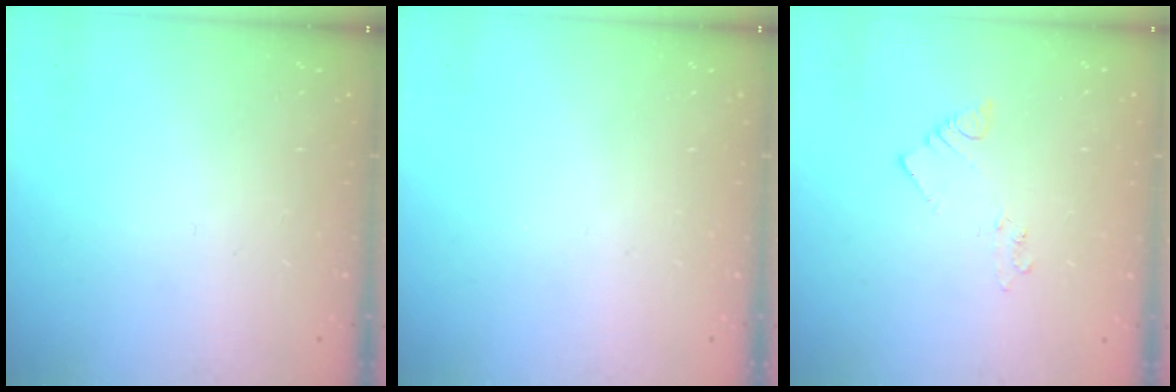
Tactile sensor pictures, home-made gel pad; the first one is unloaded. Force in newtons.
{"total": 0.0}
{"total": 1.9, "press": 1.9, "slide": 0.3}